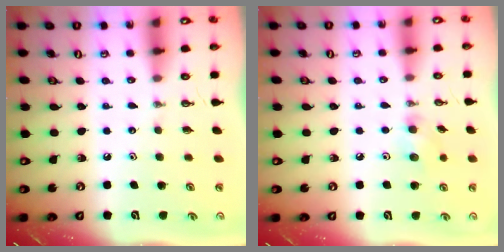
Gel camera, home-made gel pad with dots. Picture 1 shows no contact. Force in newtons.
{"total": 6.6, "press": 6.5, "slide": 1.4}